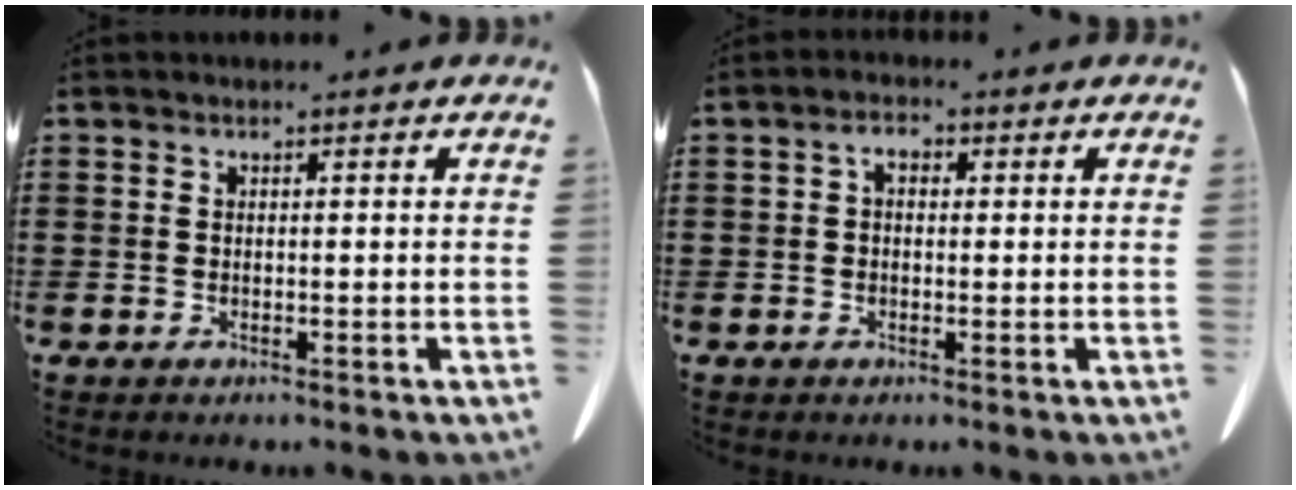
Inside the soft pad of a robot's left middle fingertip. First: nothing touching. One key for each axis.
{"total": 2.2, "fx": 0.1, "fy": 1.3, "fz": 1.8, "tx": -0.039, "ty": 0.009, "tz": 0.000}